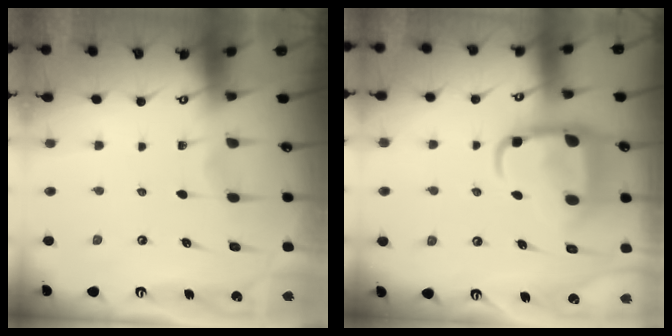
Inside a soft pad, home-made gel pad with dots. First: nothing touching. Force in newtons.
{"total": 13.2, "press": 13.2, "slide": 1.6}